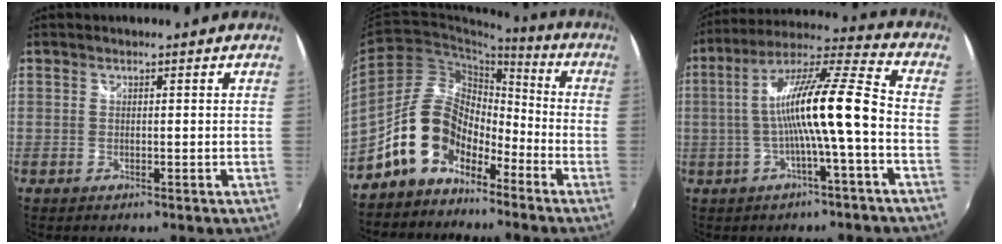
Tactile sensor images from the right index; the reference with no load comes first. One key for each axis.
{"total": 12.2, "fx": -8.1, "fy": 7.3, "fz": 5.4, "tx": -0.100, "ty": 0.030, "tz": -0.149}
{"total": 14.2, "fx": -2.5, "fy": 0.3, "fz": 13.9, "tx": -0.248, "ty": 0.019, "tz": -0.039}